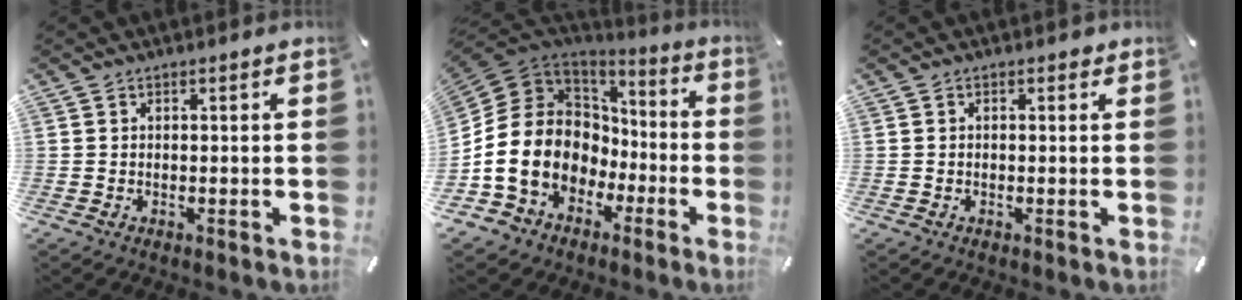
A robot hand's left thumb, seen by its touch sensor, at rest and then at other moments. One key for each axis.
{"total": 14.9, "fx": -3.4, "fy": 13.0, "fz": 6.4, "tx": -0.161, "ty": -0.004, "tz": -0.054}
{"total": 0.6, "fx": 0.3, "fy": 0.5, "fz": 0.2, "tx": -0.005, "ty": 0.005, "tz": 0.004}